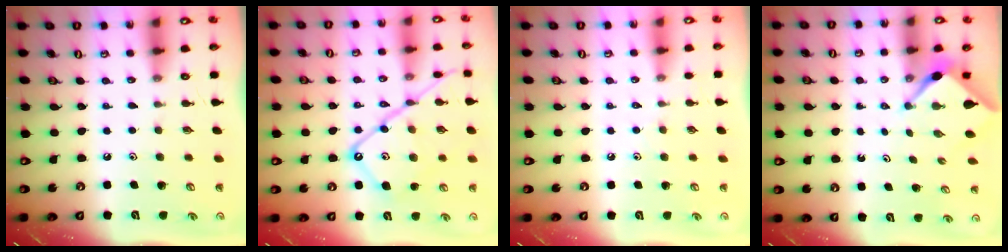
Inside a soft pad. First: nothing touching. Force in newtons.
{"total": 16.5, "press": 16.4, "slide": 1.4}
{"total": 2.1, "press": 2.1, "slide": 0.4}
{"total": 2.2, "press": 2.1, "slide": 0.3}